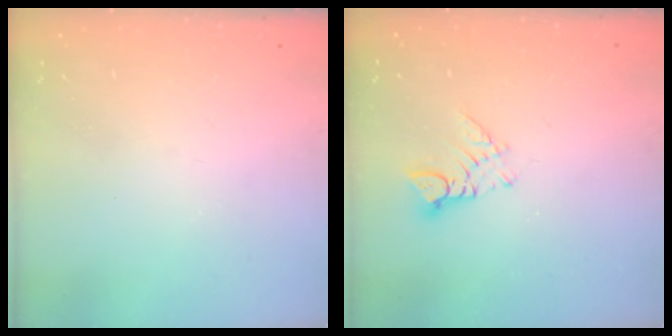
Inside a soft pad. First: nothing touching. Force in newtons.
{"total": 5.4, "press": 5.4, "slide": 0.5}